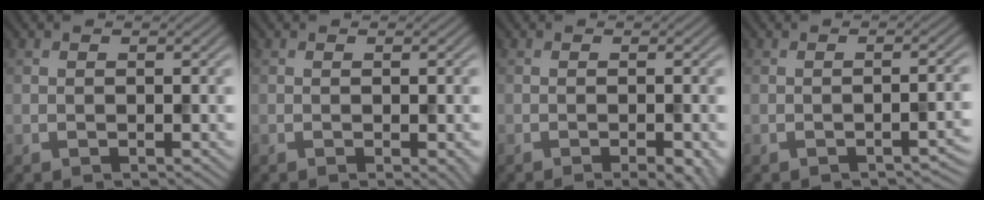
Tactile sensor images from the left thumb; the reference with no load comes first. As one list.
[{"total": 1.2, "force": [-0.3, 0.2, 1.2], "torque": [-0.013, -0.005, -0.004]}, {"total": 2.9, "force": [-1.5, 0.5, 2.4], "torque": [-0.028, 0.003, -0.021]}, {"total": 2.3, "force": [-1.4, 0.5, 1.8], "torque": [-0.021, 0.004, -0.024]}]